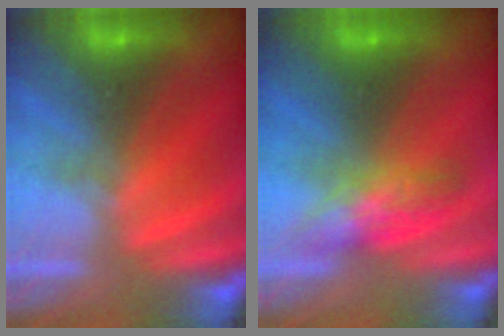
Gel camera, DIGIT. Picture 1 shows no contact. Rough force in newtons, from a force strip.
{"total": 2.6}